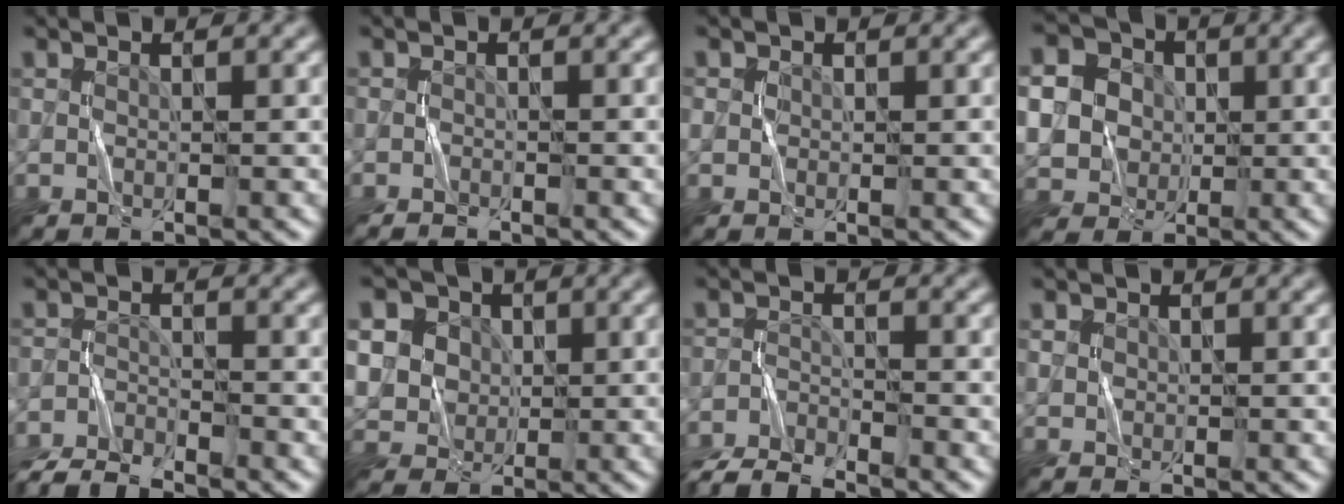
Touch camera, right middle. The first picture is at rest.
{"total": 0.9, "force": [-0.8, 0.3, 0.2], "torque": [-0.003, -0.001, -0.017]}
{"total": 0.9, "force": [0.2, 0.8, 0.3], "torque": [-0.005, 0.003, 0.001]}
{"total": 10.3, "force": [0.6, 9.5, 4.0], "torque": [-0.122, 0.022, 0.003]}
{"total": 4.6, "force": [-4.4, 0.5, 1.2], "torque": [-0.028, -0.007, -0.090]}
{"total": 9.3, "force": [3.1, 7.9, 3.9], "torque": [-0.106, 0.028, 0.042]}
{"total": 5.1, "force": [-4.8, 0.7, 1.5], "torque": [-0.034, -0.009, -0.098]}
{"total": 0.8, "force": [0.2, 0.8, 0.1], "torque": [0.001, 0.000, 0.003]}